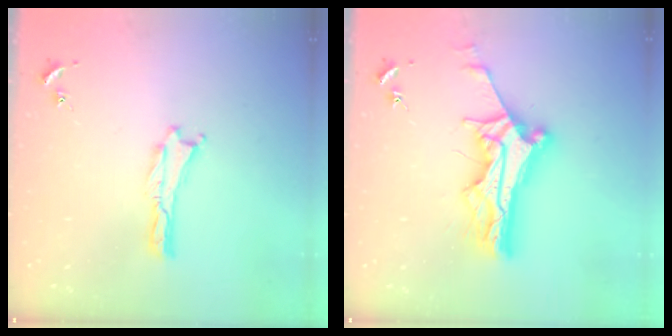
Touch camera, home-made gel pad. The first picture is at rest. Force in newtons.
{"total": 11.4, "press": 11.4, "slide": 1.0}